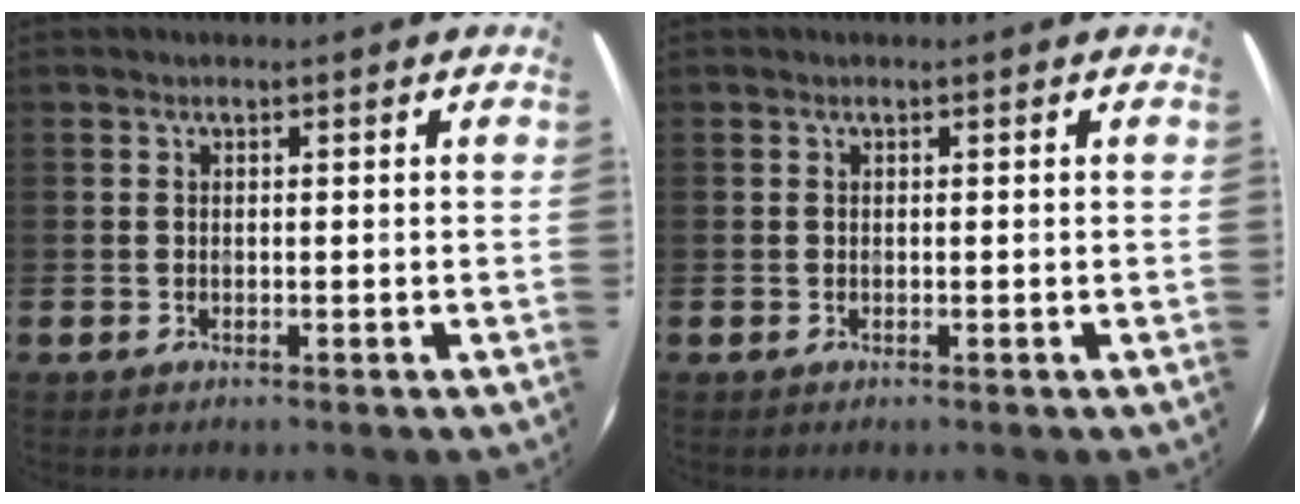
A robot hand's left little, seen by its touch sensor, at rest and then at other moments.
{"total": 0.0}